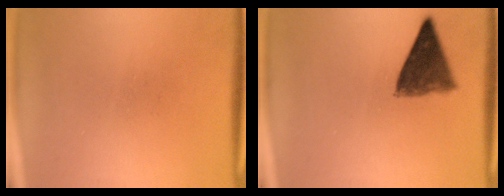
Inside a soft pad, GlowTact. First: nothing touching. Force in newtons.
{"total": 8.0}